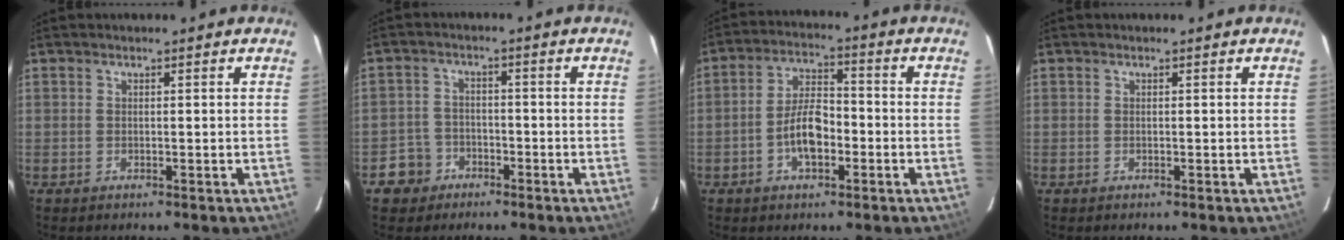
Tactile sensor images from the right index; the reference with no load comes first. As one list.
[{"total": 7.3, "force": [-3.9, 6.1, 0.9], "torque": [-0.046, 0.024, -0.059]}, {"total": 7.8, "force": [-2.7, 3.6, 6.3], "torque": [-0.122, 0.014, -0.044]}, {"total": 0.0}]